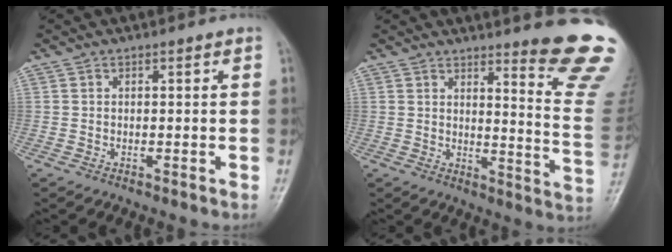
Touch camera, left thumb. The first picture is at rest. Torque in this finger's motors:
{"motor_torque": [3.54, 1.47, 1.48, -1.29, 0.07]}